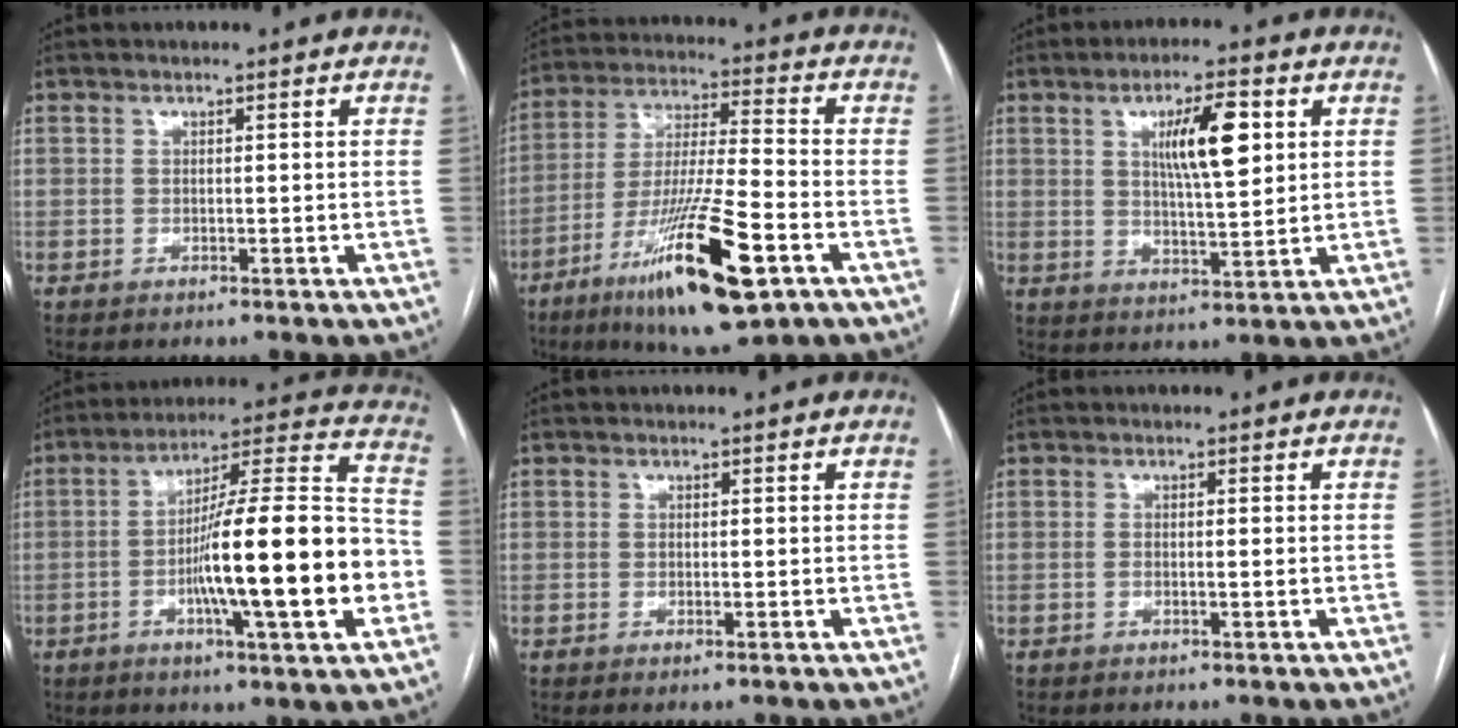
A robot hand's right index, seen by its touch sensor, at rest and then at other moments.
{"total": 19.8, "force": [-9.7, 2.2, 17.1], "torque": [-0.319, -0.034, -0.166]}
{"total": 8.9, "force": [2.9, 1.8, 8.3], "torque": [-0.141, 0.006, 0.052]}
{"total": 20.7, "force": [-4.7, 1.4, 20.1], "torque": [-0.297, 0.011, -0.070]}
{"total": 0.6, "force": [-0.3, 0.0, 0.5], "torque": [-0.007, -0.001, -0.004]}
{"total": 0.8, "force": [-0.2, 0.1, 0.8], "torque": [-0.014, 0.000, -0.003]}